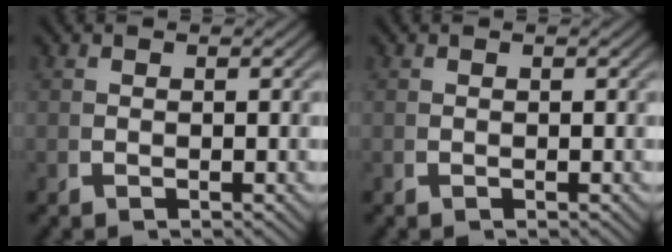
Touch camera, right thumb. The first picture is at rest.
{"total": 0.0}